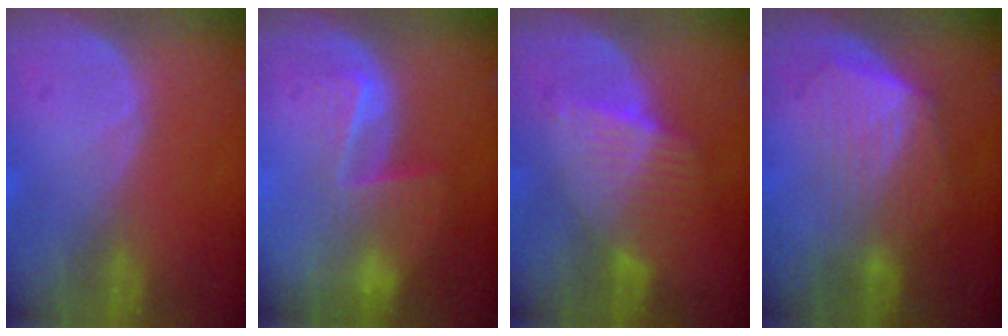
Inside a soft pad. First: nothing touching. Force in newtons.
{"total": 6.5, "press": 5.5, "slide": 3.5}
{"total": 6.9, "press": 6.0, "slide": 3.3}
{"total": 6.5, "press": 6.1, "slide": 2.1}